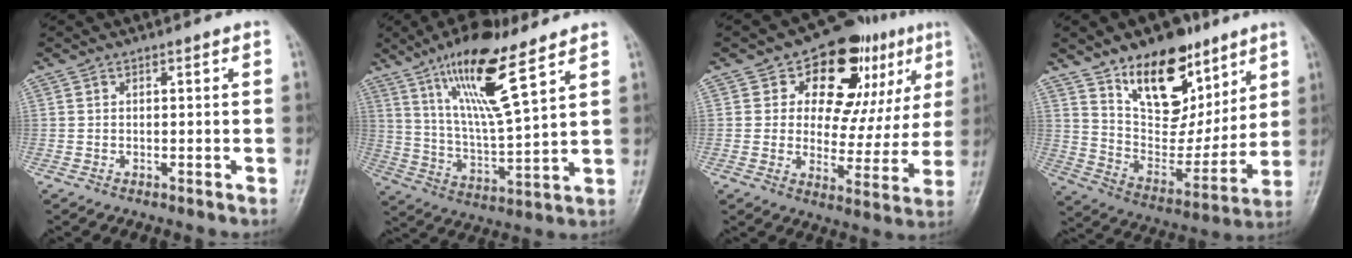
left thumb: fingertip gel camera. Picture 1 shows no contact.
{"total": 16.2, "force": [9.6, 3.6, 12.5], "torque": [-0.220, -0.046, 0.186]}
{"total": 19.2, "force": [8.6, 11.2, 12.9], "torque": [-0.104, -0.014, 0.118]}
{"total": 20.0, "force": [12.2, 11.3, 11.1], "torque": [-0.115, -0.066, 0.216]}